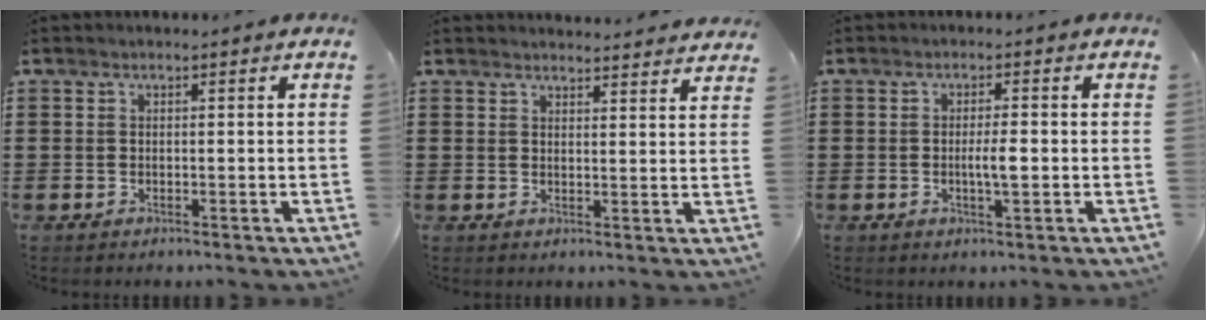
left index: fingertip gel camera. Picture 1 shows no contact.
{"total": 2.7, "force": [2.7, -0.1, 0.0], "torque": [-0.001, -0.015, 0.049]}
{"total": 3.2, "force": [-0.5, 0.6, 3.1], "torque": [-0.055, -0.001, -0.009]}